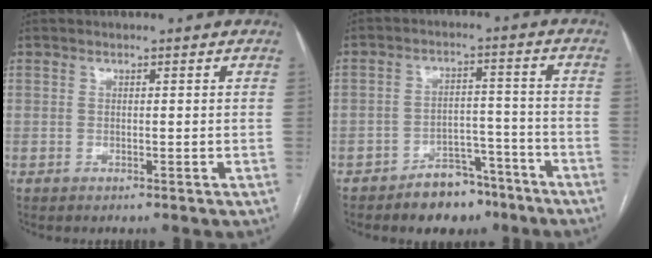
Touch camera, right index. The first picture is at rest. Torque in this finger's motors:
{"motor_torque": [-0.36, -0.51, 0.02, -0.04]}